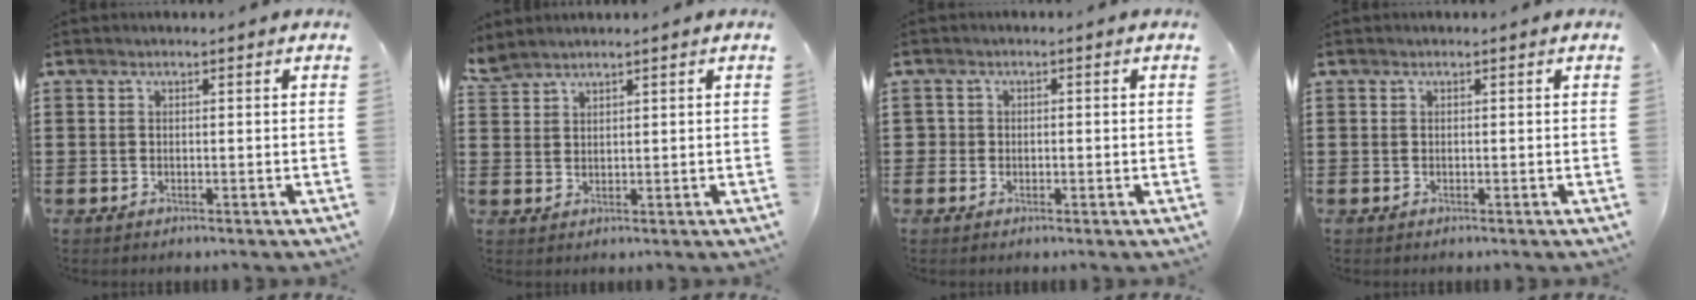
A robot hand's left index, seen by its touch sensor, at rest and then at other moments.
{"total": 2.1, "force": [2.1, 0.2, 0.4], "torque": [-0.013, 0.002, 0.042]}
{"total": 1.3, "force": [-0.4, 1.1, 0.5], "torque": [-0.014, 0.004, -0.011]}
{"total": 0.0}